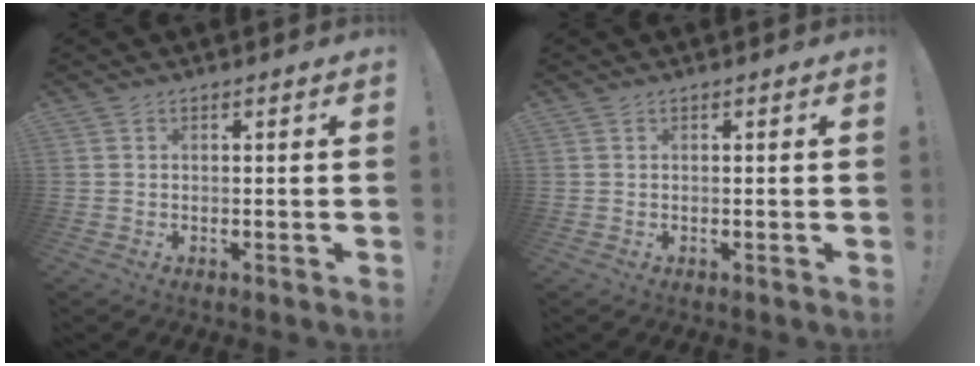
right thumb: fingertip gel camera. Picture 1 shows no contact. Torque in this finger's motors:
{"motor_torque": [-0.05, -0.29, -0.05, 0.14, 0.00]}